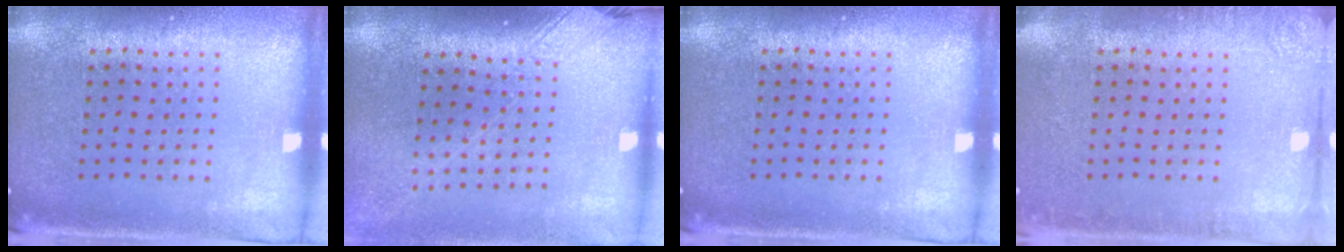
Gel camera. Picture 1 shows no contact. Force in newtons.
{"total": 1.8, "press": 1.4, "slide": 1.0}
{"total": 0.0}
{"total": 1.7, "press": 1.7, "slide": 0.3}